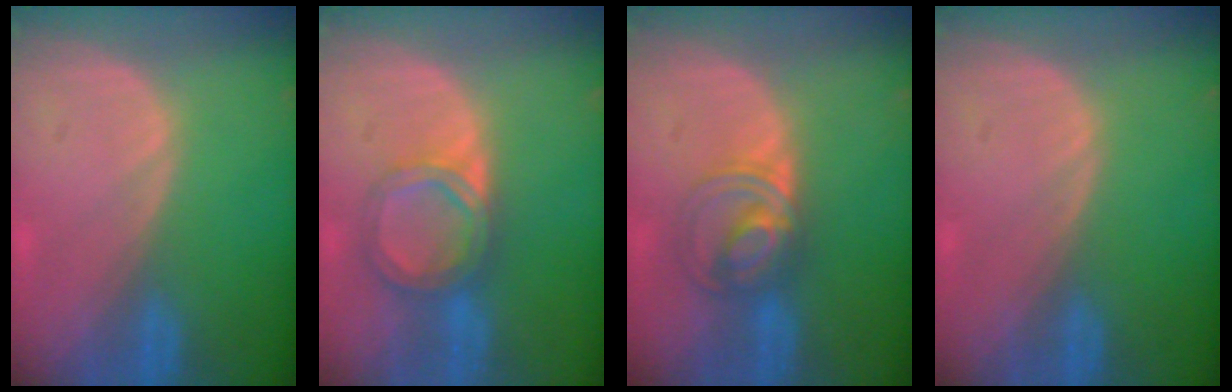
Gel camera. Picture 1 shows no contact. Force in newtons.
{"total": 6.1, "press": 5.4, "slide": 3.0}
{"total": 5.8, "press": 5.8, "slide": 0.3}
{"total": 0.0}